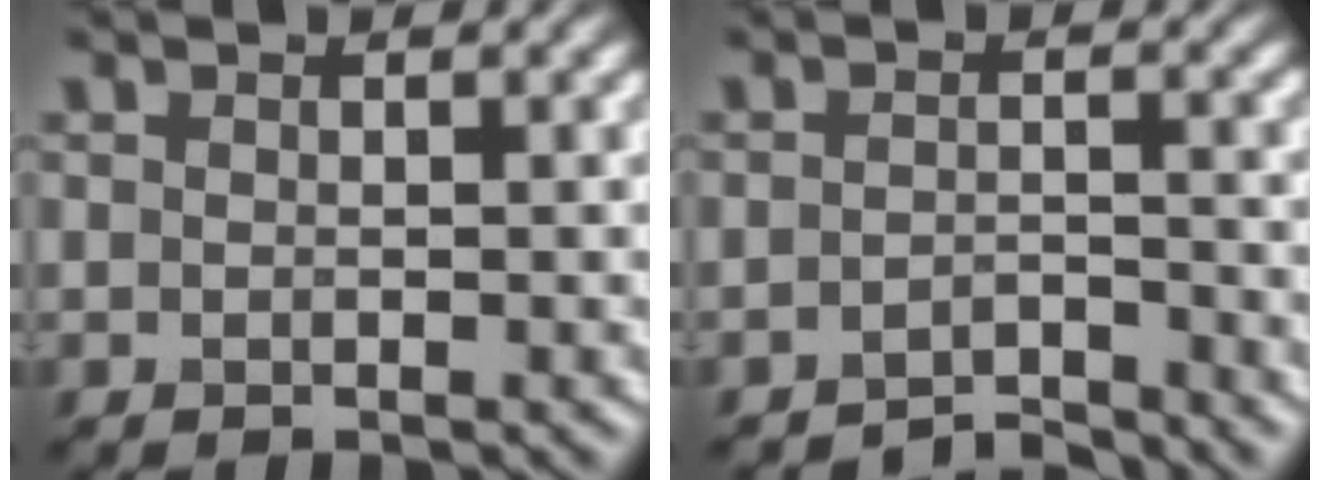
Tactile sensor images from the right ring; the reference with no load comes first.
{"total": 2.8, "force": [-2.7, 0.2, 0.5], "torque": [-0.004, 0.005, -0.049]}